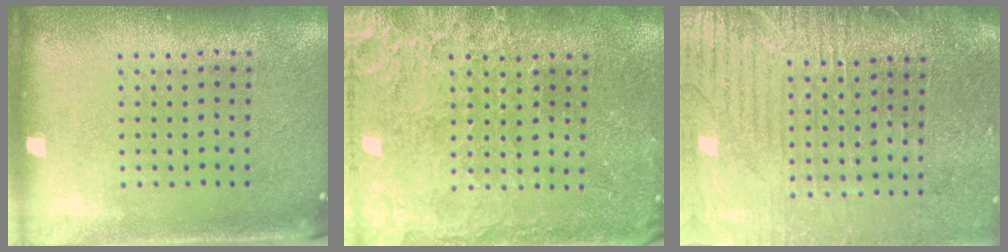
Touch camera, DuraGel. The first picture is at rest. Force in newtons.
{"total": 3.3, "press": 3.1, "slide": 0.9}
{"total": 3.7, "press": 3.3, "slide": 1.5}